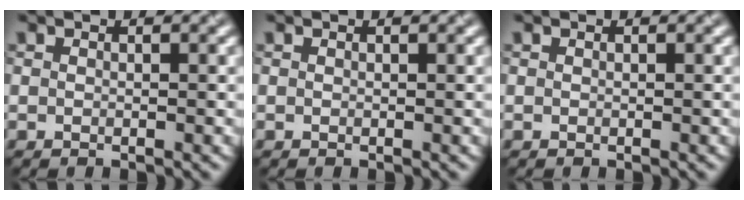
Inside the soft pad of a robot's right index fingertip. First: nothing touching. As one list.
[{"total": 0.0}, {"total": 0.0}]